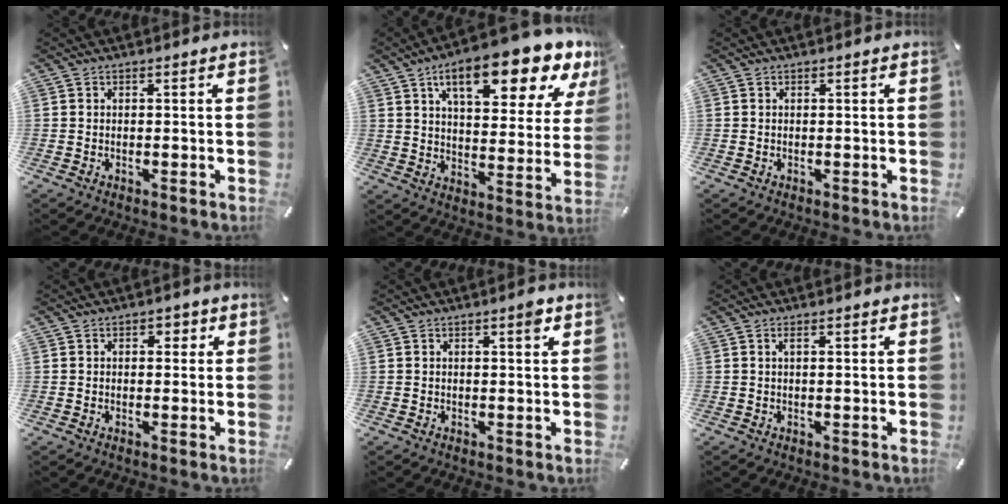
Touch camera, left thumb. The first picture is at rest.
{"total": 18.5, "force": [11.8, 6.9, 12.5], "torque": [-0.177, -0.069, 0.186]}
{"total": 0.0}
{"total": 2.0, "force": [0.6, 1.5, 1.3], "torque": [-0.011, 0.002, 0.005]}
{"total": 2.1, "force": [1.1, 0.4, 1.8], "torque": [-0.021, -0.004, 0.014]}
{"total": 1.2, "force": [0.4, 0.2, 1.1], "torque": [-0.022, 0.000, 0.007]}